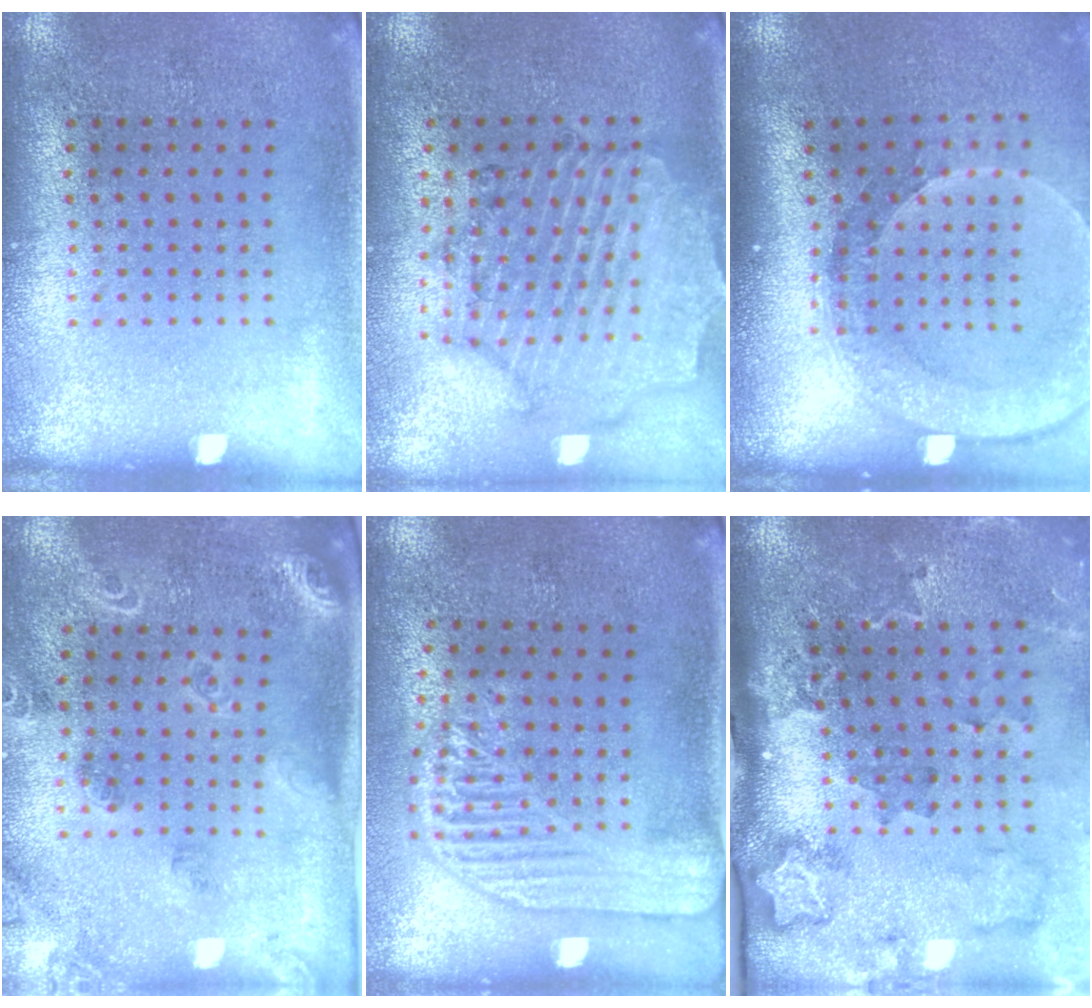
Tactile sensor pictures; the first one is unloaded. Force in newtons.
{"total": 1.6, "press": 1.6, "slide": 0.4}
{"total": 2.6, "press": 2.0, "slide": 1.7}
{"total": 1.8, "press": 1.8, "slide": 0.4}
{"total": 2.2, "press": 1.9, "slide": 1.2}
{"total": 2.3, "press": 2.0, "slide": 1.2}